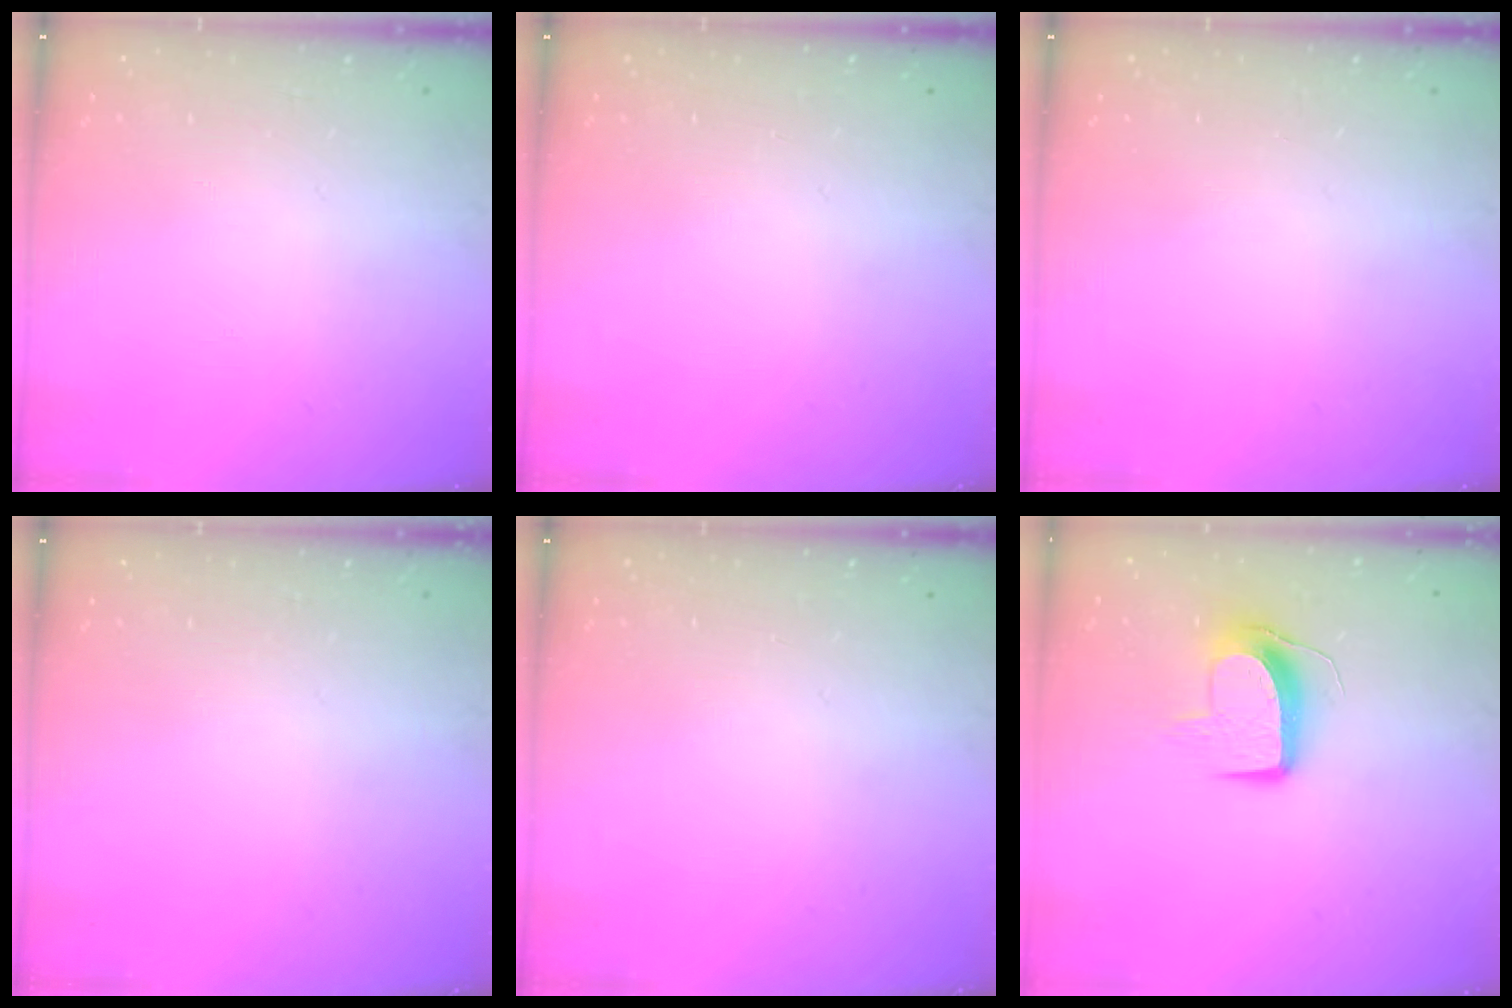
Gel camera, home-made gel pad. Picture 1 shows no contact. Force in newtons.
{"total": 0.0}
{"total": 0.0}
{"total": 0.0}
{"total": 0.0}
{"total": 9.6, "press": 9.6, "slide": 0.2}